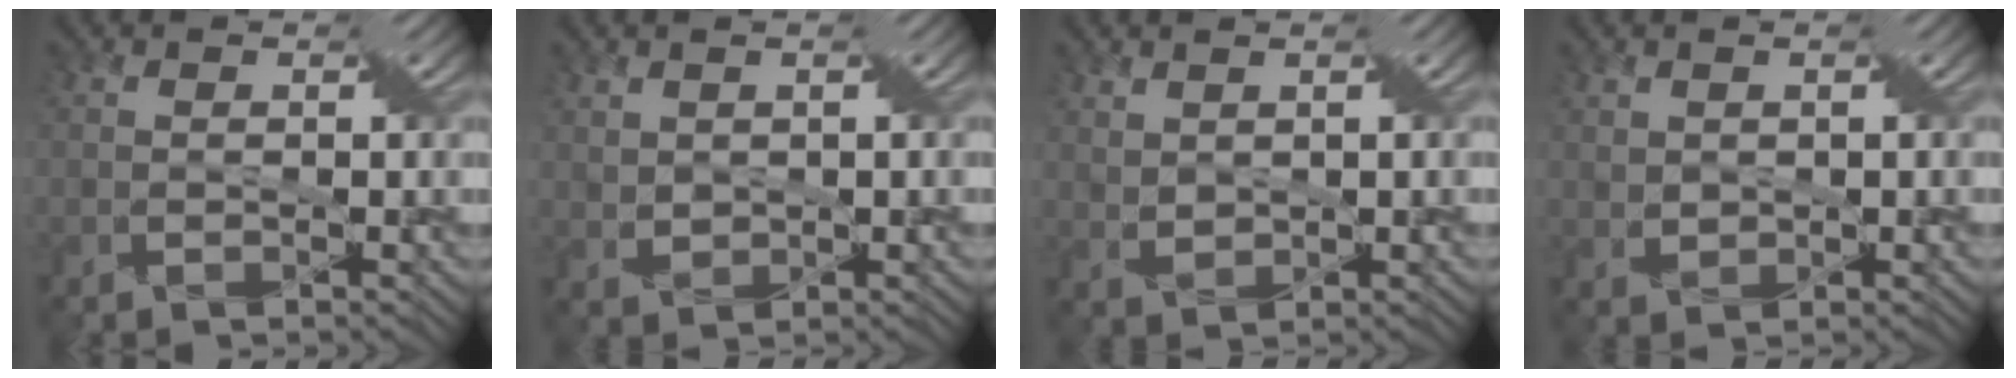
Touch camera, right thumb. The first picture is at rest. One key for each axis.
{"total": 1.6, "fx": 1.2, "fy": 0.9, "fz": 0.6, "tx": -0.039, "ty": -0.006, "tz": 0.031}
{"total": 2.0, "fx": 1.7, "fy": 0.7, "fz": 0.7, "tx": -0.042, "ty": -0.004, "tz": 0.042}
{"total": 1.4, "fx": 1.0, "fy": 0.8, "fz": 0.4, "tx": -0.033, "ty": -0.005, "tz": 0.028}